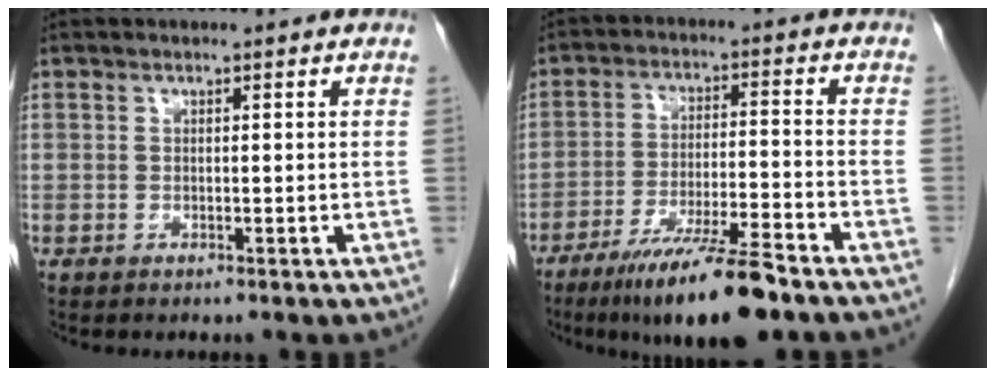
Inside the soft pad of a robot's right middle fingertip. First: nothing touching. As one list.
[{"total": 12.9, "force": [-9.0, 0.7, 9.1], "torque": [-0.163, -0.030, -0.152]}]